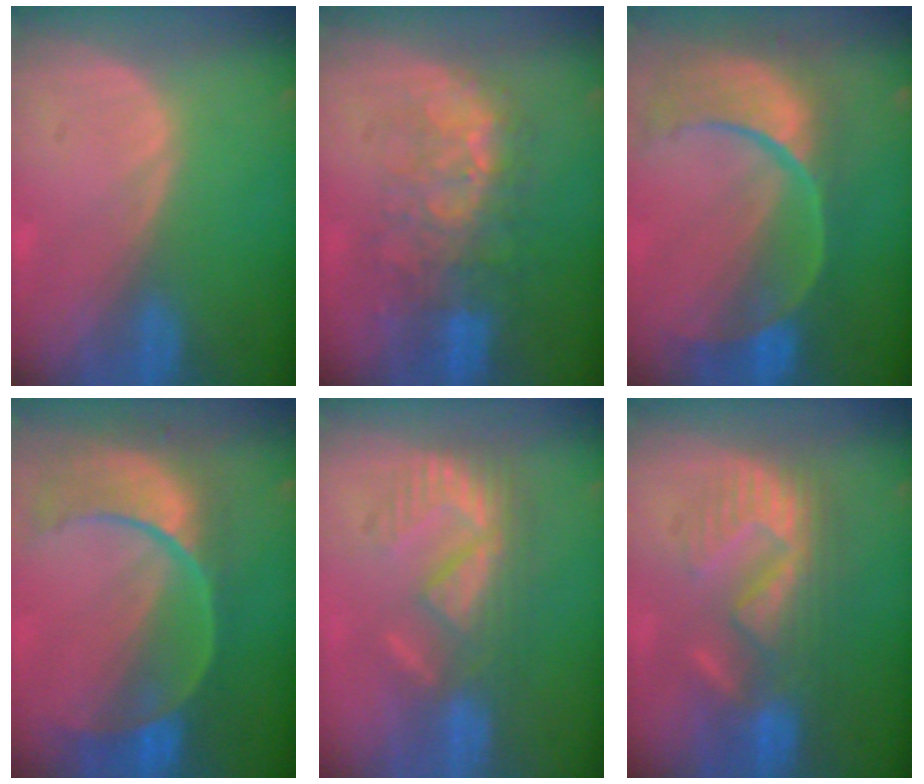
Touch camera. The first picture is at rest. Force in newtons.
{"total": 9.9, "press": 8.5, "slide": 5.1}
{"total": 12.4, "press": 9.9, "slide": 7.4}
{"total": 11.2, "press": 9.4, "slide": 6.1}
{"total": 8.9, "press": 7.9, "slide": 4.1}
{"total": 9.0, "press": 8.9, "slide": 1.5}